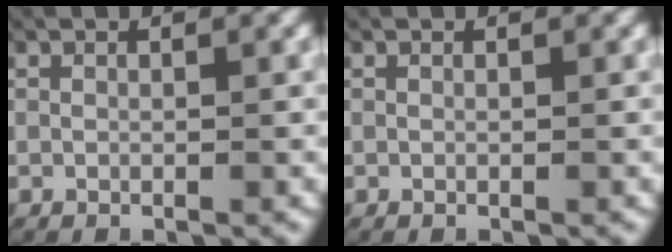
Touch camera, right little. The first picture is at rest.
{"total": 0.0}